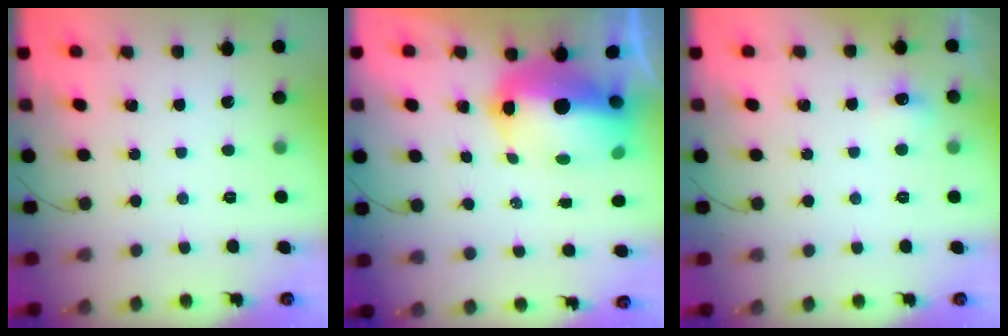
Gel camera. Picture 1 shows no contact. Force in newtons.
{"total": 13.4, "press": 13.1, "slide": 2.7}
{"total": 5.8, "press": 5.6, "slide": 1.6}